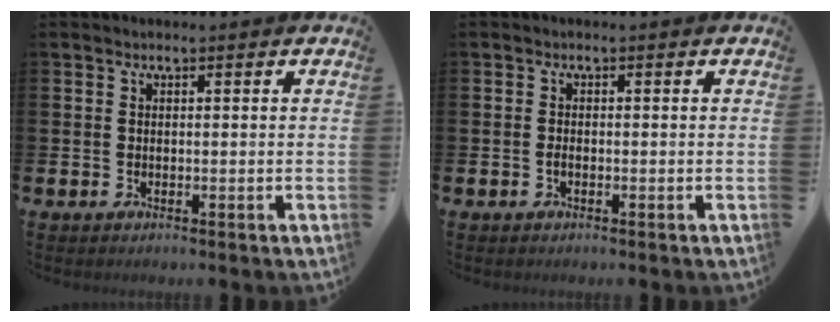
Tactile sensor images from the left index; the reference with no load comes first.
{"total": 0.8, "force": [-0.4, 0.4, 0.6], "torque": [-0.013, 0.000, -0.007]}